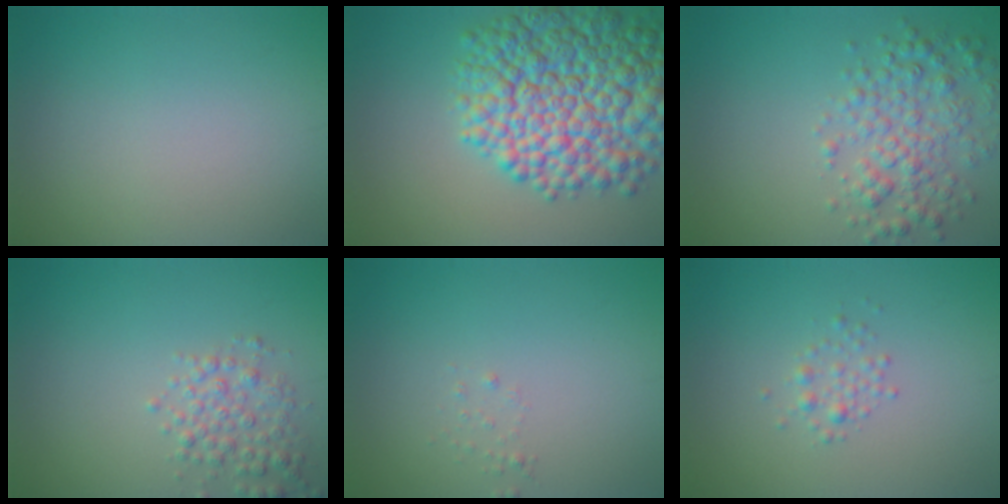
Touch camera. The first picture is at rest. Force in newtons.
{"total": 12.2, "press": 12.2, "slide": 0.2}
{"total": 4.2, "press": 4.2, "slide": 0.0}
{"total": 2.7, "press": 2.7, "slide": 0.0}
{"total": 0.6, "press": 0.6, "slide": 0.1}
{"total": 1.2, "press": 1.2, "slide": 0.1}